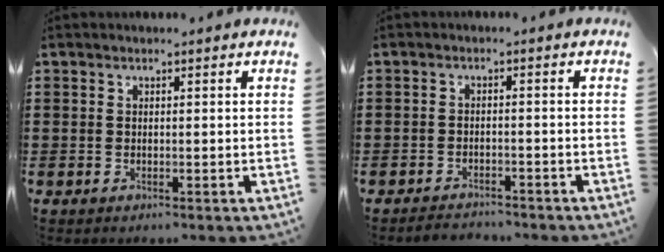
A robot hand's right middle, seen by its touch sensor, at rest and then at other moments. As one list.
[{"total": 2.0, "force": [-2.0, 0.2, 0.0], "torque": [-0.006, -0.001, -0.043]}]